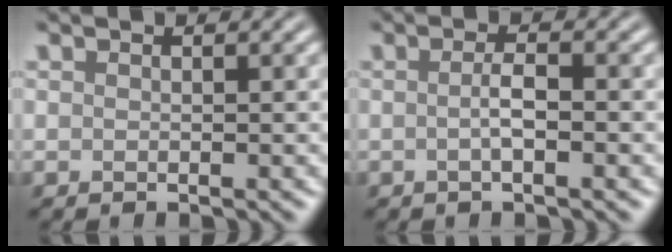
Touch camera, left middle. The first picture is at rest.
{"total": 1.8, "force": [-0.2, 0.3, 1.7], "torque": [-0.030, 0.005, -0.002]}